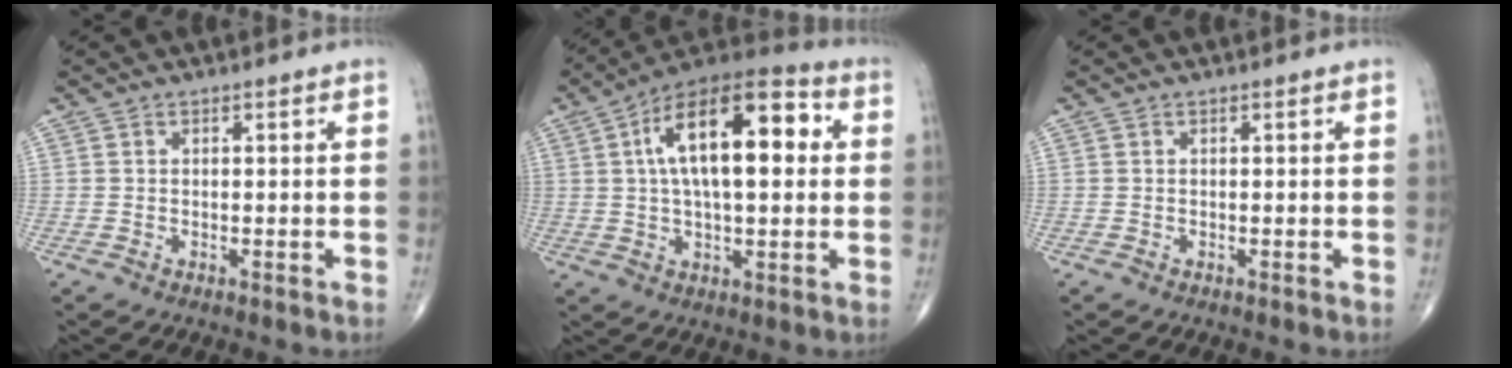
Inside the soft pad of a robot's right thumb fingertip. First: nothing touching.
{"total": 19.8, "force": [3.9, 8.7, 17.3], "torque": [-0.265, 0.024, 0.052]}
{"total": 0.0}